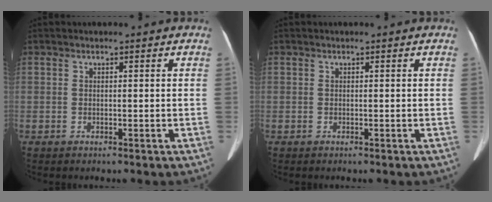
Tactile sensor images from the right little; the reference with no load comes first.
{"total": 0.0}